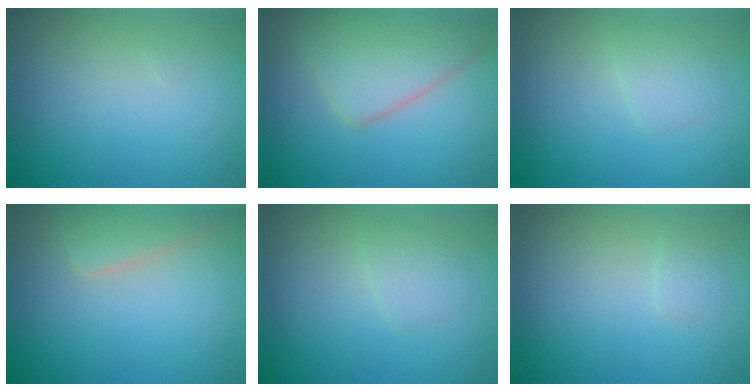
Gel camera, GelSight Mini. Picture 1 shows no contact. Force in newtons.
{"total": 4.9, "press": 4.9, "slide": 0.2}
{"total": 1.5, "press": 1.5, "slide": 0.2}
{"total": 2.3, "press": 2.3, "slide": 0.1}
{"total": 1.5, "press": 1.5, "slide": 0.2}
{"total": 0.7, "press": 0.7, "slide": 0.0}